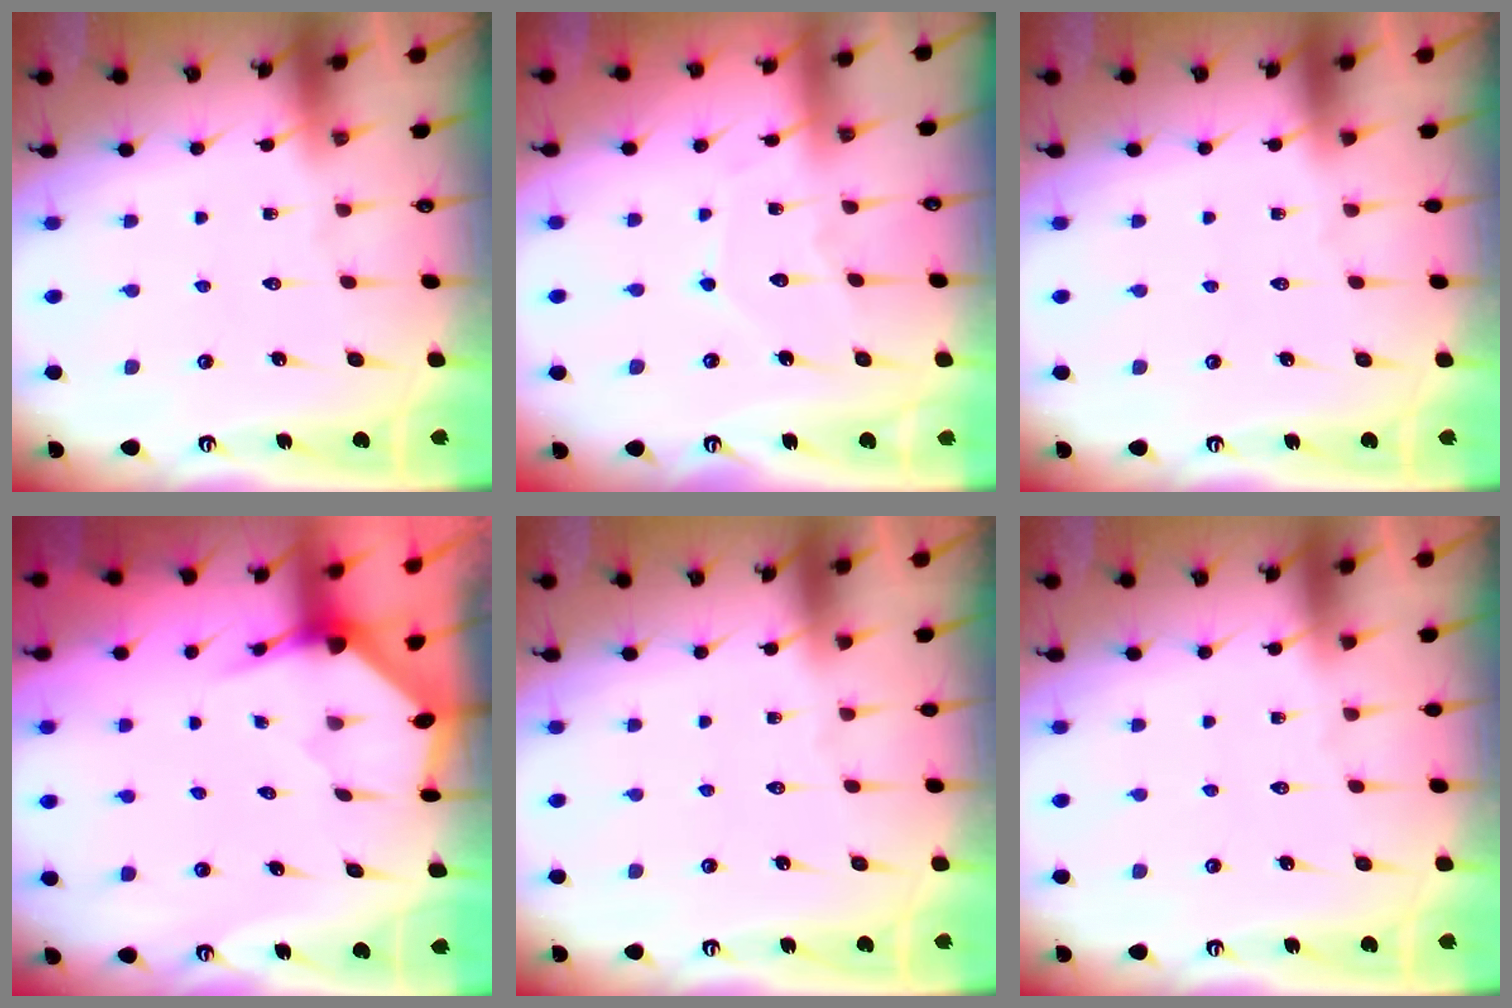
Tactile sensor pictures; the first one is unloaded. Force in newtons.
{"total": 6.0, "press": 6.0, "slide": 0.8}
{"total": 0.0}
{"total": 3.1, "press": 3.1, "slide": 0.1}
{"total": 0.0}
{"total": 0.0}